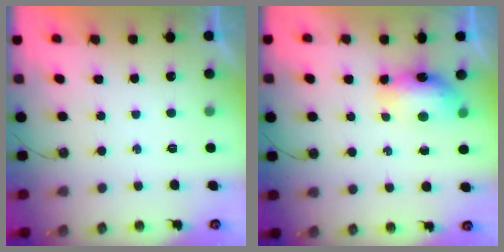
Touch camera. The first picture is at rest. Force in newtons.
{"total": 9.0, "press": 8.0, "slide": 3.9}